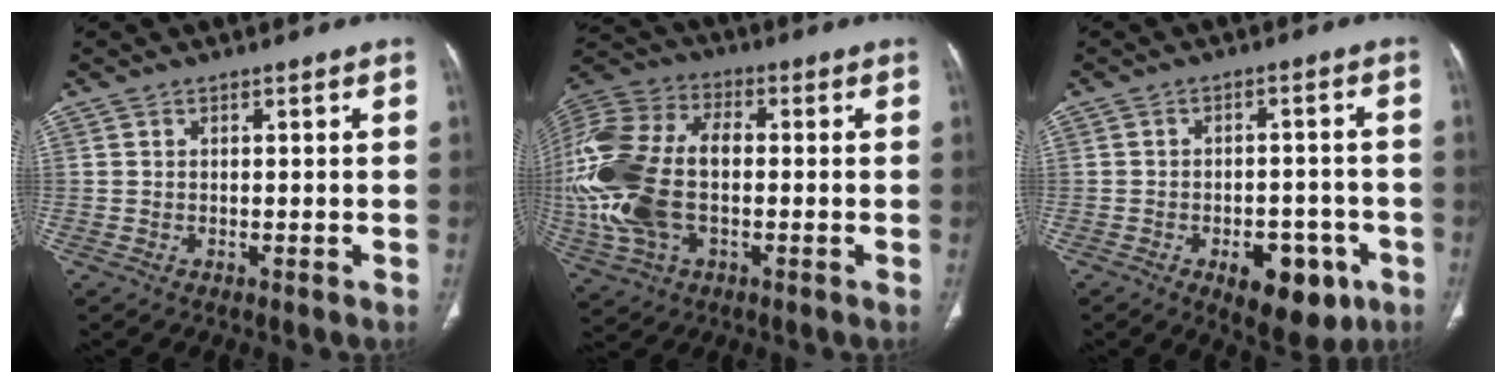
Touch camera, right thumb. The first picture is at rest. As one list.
[{"total": 26.0, "force": [-1.8, 15.9, 20.5], "torque": [-0.504, 0.011, -0.024]}, {"total": 11.1, "force": [-5.0, 6.0, 7.9], "torque": [-0.072, 0.022, -0.058]}]